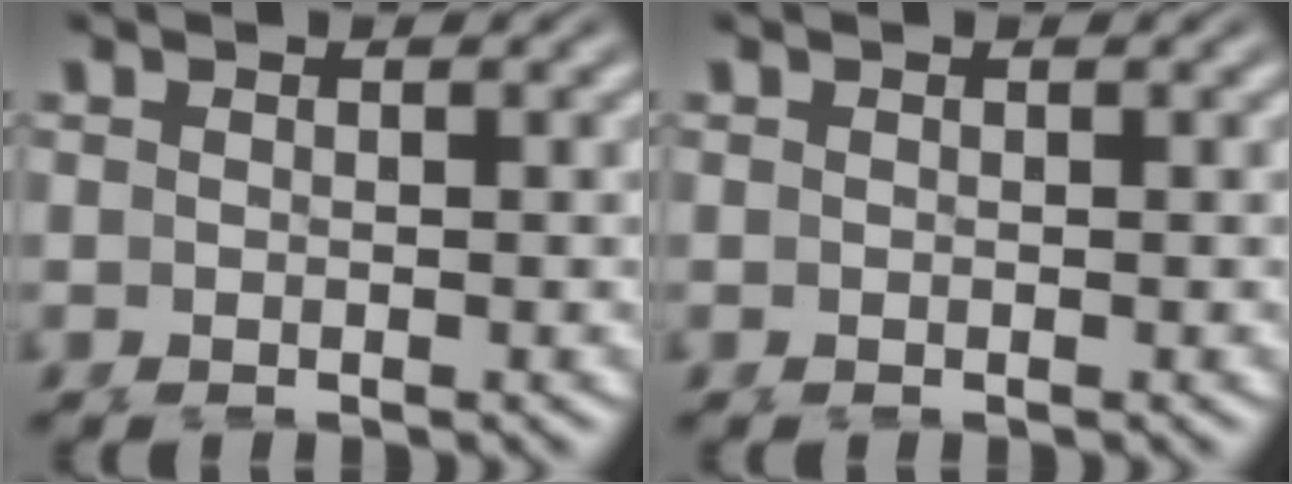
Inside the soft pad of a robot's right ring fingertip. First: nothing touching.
{"total": 0.0}